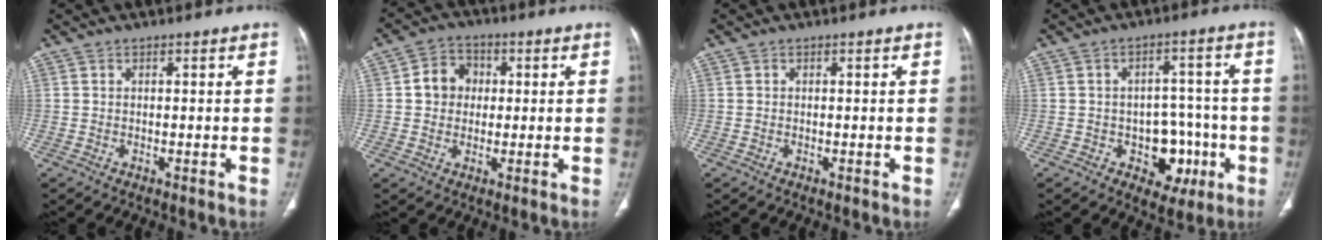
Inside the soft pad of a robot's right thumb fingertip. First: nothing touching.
{"total": 6.5, "force": [0.8, 5.7, 3.0], "torque": [-0.024, 0.010, 0.005]}
{"total": 0.0}
{"total": 9.1, "force": [-3.0, 6.5, 5.6], "torque": [-0.029, 0.028, -0.033]}